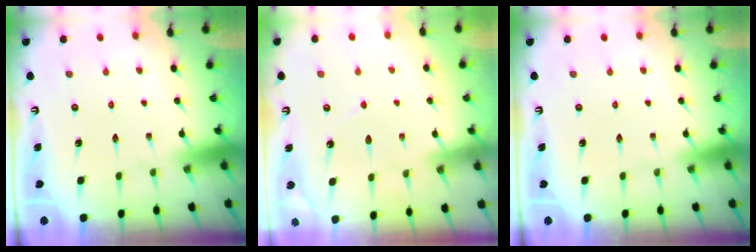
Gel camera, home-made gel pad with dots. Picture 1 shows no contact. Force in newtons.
{"total": 3.7, "press": 3.7, "slide": 0.4}
{"total": 0.0}